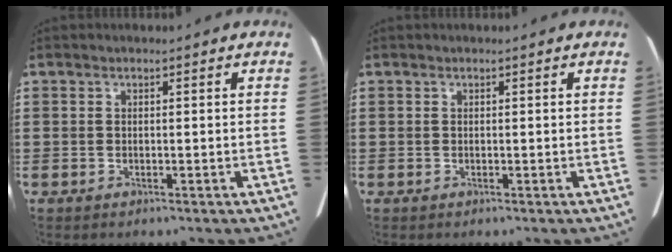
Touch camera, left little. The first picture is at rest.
{"total": 0.0}